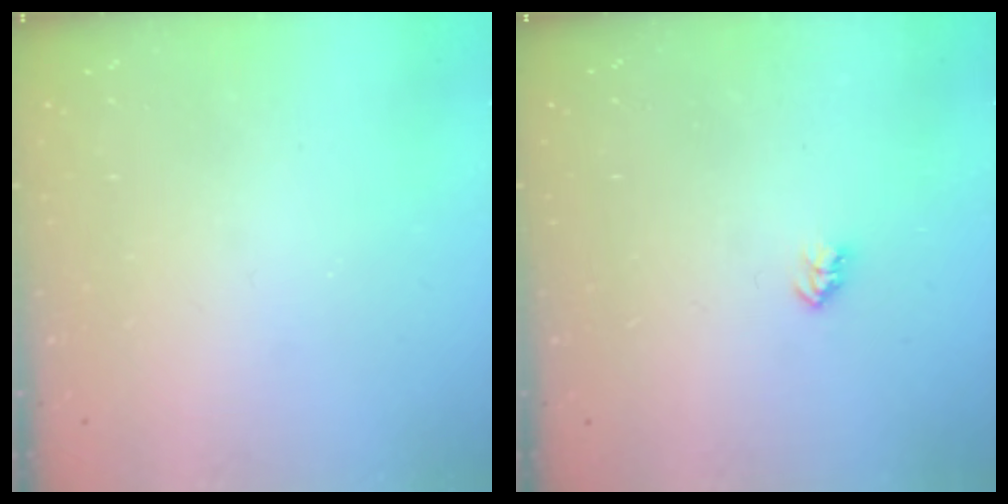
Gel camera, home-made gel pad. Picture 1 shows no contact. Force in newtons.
{"total": 2.6, "press": 2.6, "slide": 0.4}